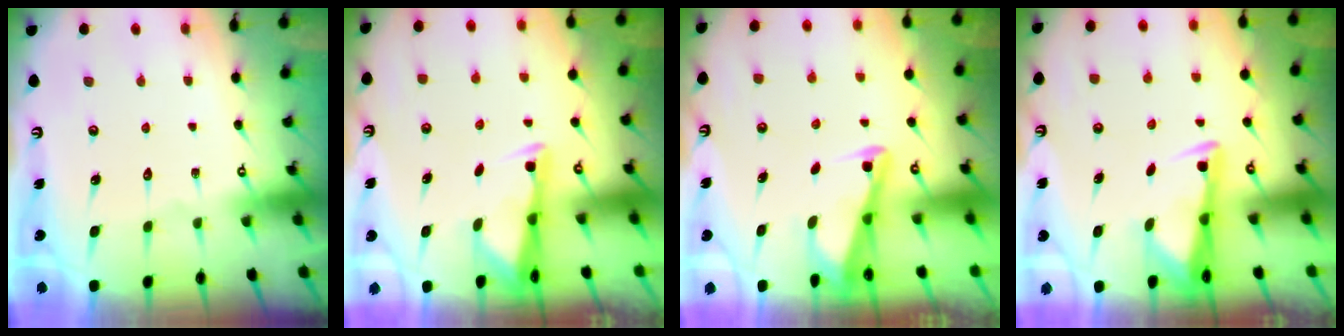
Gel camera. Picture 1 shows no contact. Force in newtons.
{"total": 2.7, "press": 2.7, "slide": 0.4}
{"total": 2.7, "press": 2.6, "slide": 0.3}
{"total": 3.3, "press": 3.2, "slide": 0.9}